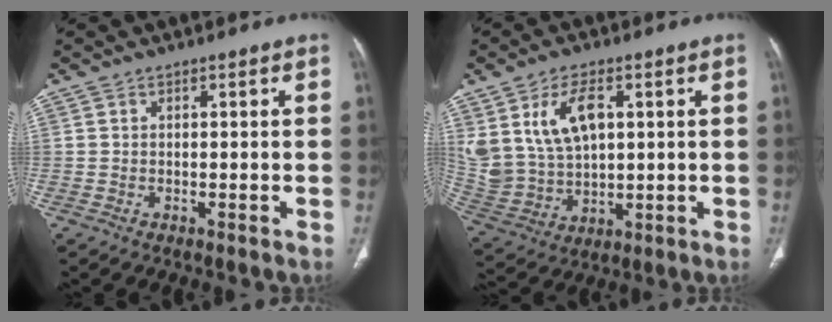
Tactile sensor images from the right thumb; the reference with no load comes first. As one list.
[{"total": 14.6, "force": [5.2, 8.9, 10.3], "torque": [-0.205, -0.015, 0.123]}]